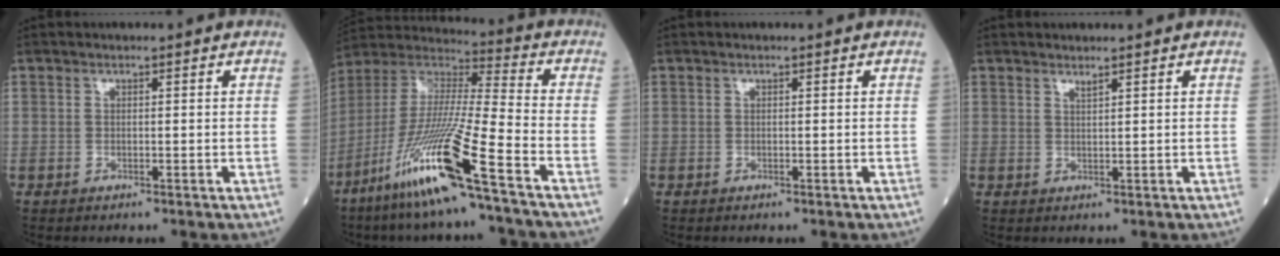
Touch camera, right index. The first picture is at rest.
{"total": 18.5, "force": [-10.3, -1.0, 15.3], "torque": [-0.342, -0.046, -0.204]}
{"total": 0.0}
{"total": 0.8, "force": [0.7, -0.1, 0.3], "torque": [-0.008, -0.006, 0.014]}